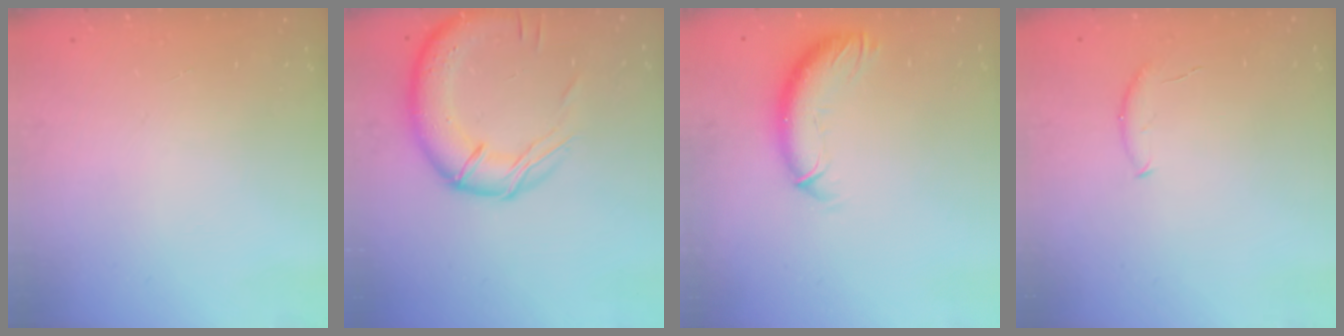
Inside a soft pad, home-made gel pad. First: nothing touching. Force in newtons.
{"total": 16.5, "press": 16.2, "slide": 2.9}
{"total": 10.3, "press": 10.2, "slide": 1.4}
{"total": 5.3, "press": 5.2, "slide": 0.6}